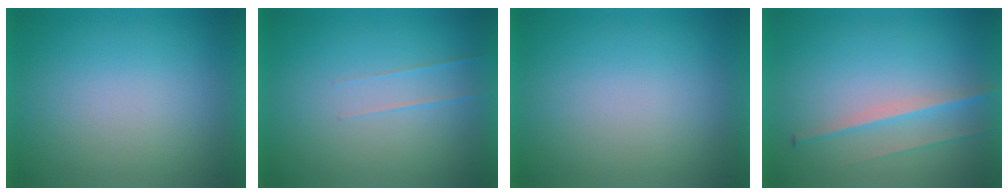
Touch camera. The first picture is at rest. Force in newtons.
{"total": 1.7}
{"total": 1.3}
{"total": 2.8}